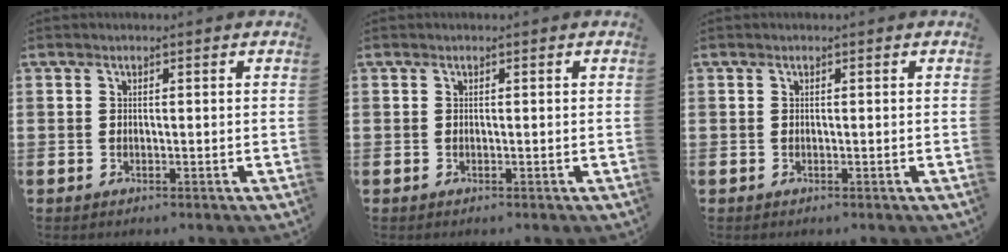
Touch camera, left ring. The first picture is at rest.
{"total": 0.0}
{"total": 0.0}